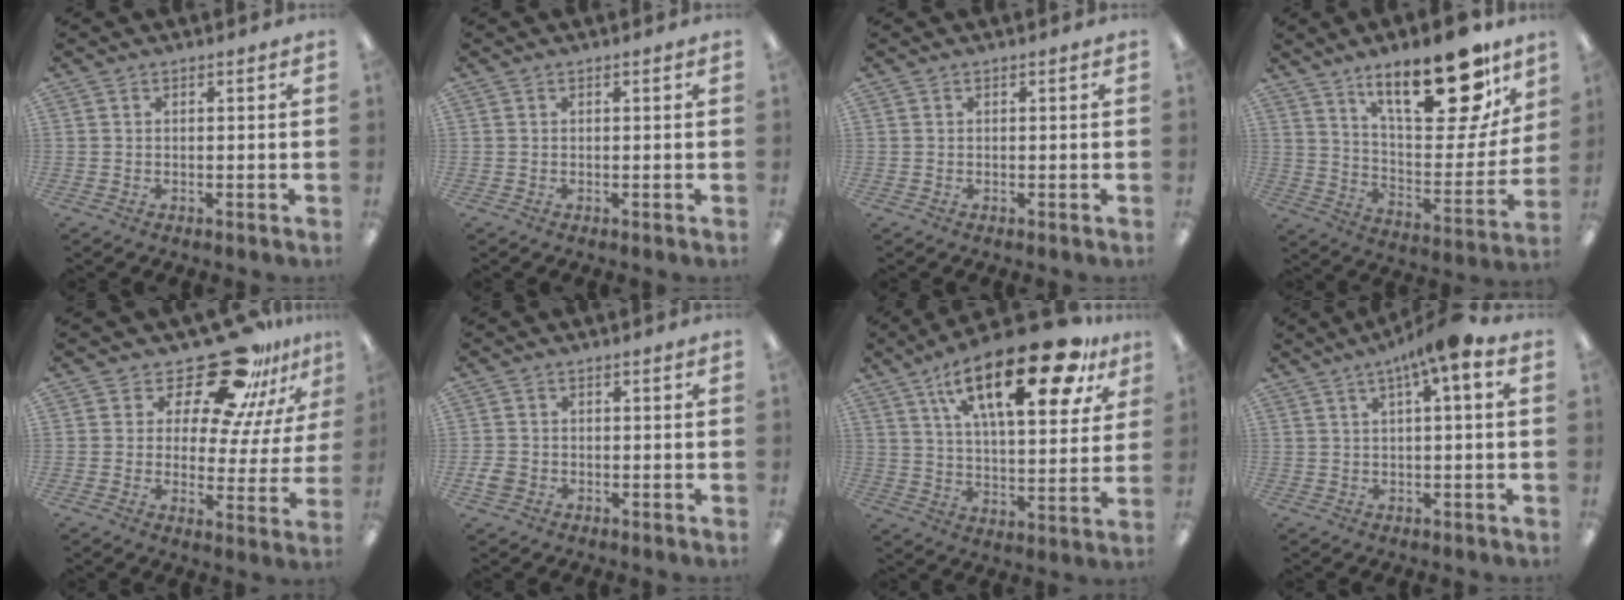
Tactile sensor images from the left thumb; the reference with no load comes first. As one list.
[{"total": 0.0}, {"total": 0.0}, {"total": 23.5, "force": [14.8, 8.8, 16.0], "torque": [-0.215, -0.094, 0.237]}, {"total": 20.0, "force": [15.4, 7.5, 10.3], "torque": [-0.163, -0.107, 0.260]}, {"total": 3.1, "force": [-1.2, 2.5, 1.5], "torque": [-0.028, 0.004, -0.022]}, {"total": 25.5, "force": [14.3, 9.5, 18.8], "torque": [-0.279, -0.068, 0.225]}, {"total": 7.1, "force": [3.1, 1.0, 6.3], "torque": [-0.108, -0.008, 0.049]}]